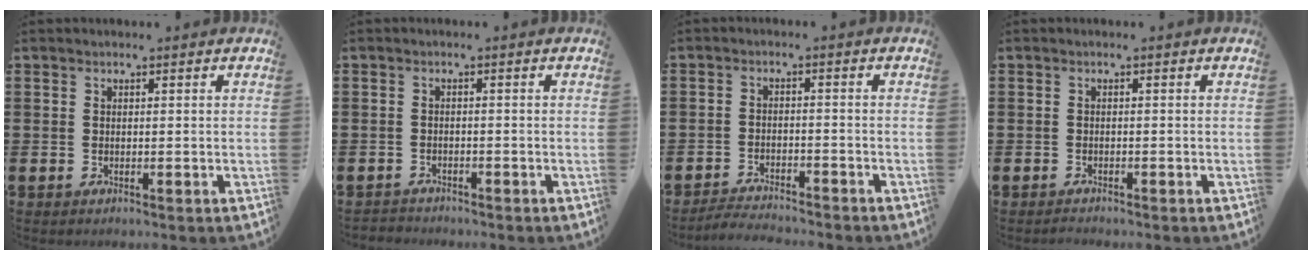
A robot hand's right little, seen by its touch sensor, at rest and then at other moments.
{"total": 1.0, "force": [-1.0, 0.1, -0.2], "torque": [0.000, 0.002, -0.022]}
{"total": 2.5, "force": [-2.5, 0.0, 0.0], "torque": [-0.004, 0.003, -0.054]}
{"total": 0.5, "force": [-0.5, 0.1, 0.0], "torque": [-0.003, -0.003, -0.010]}